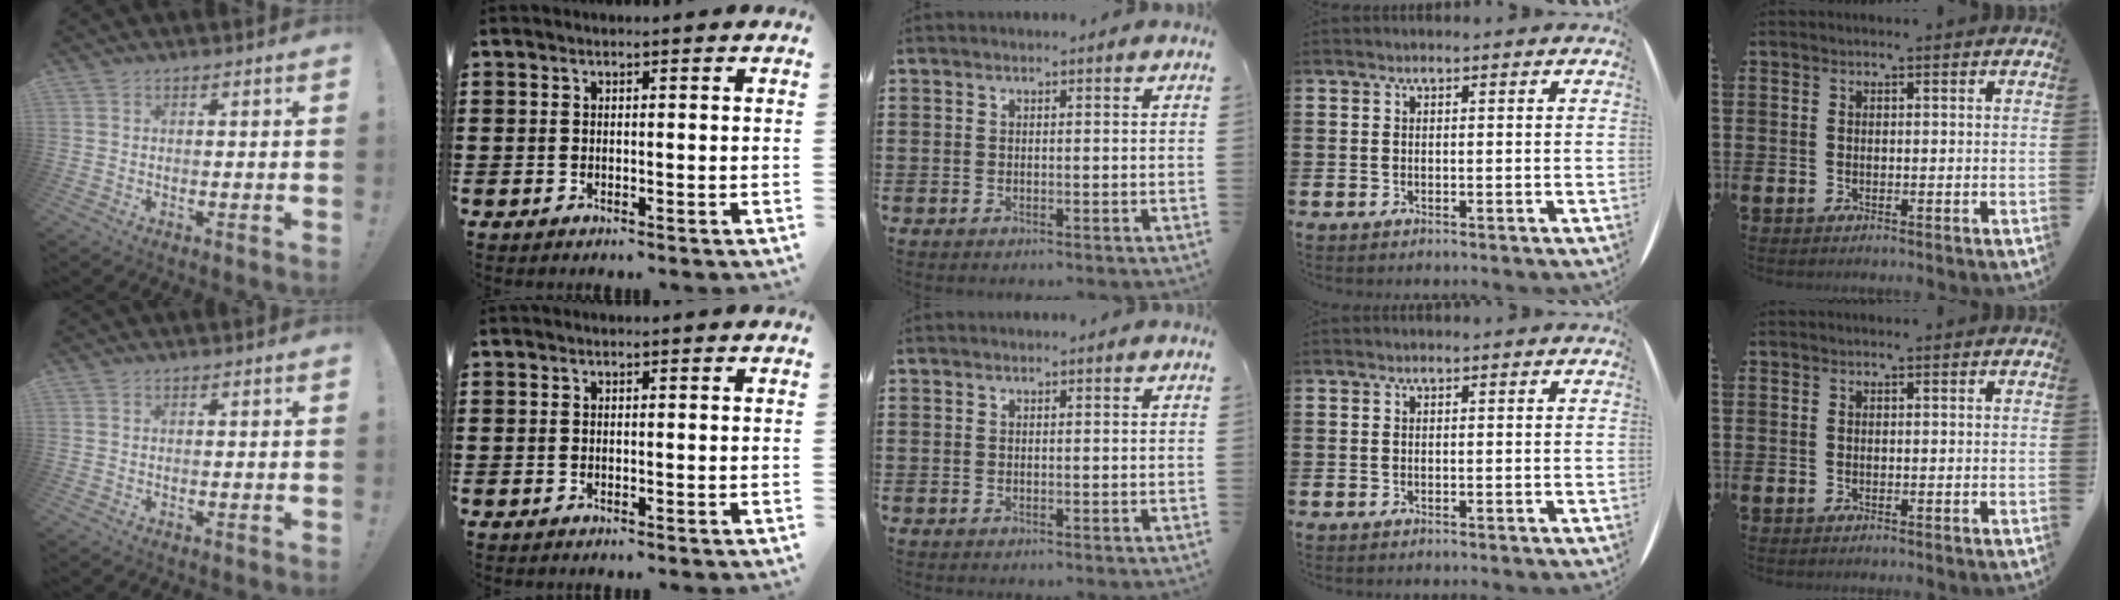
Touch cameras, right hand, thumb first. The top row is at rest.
{}